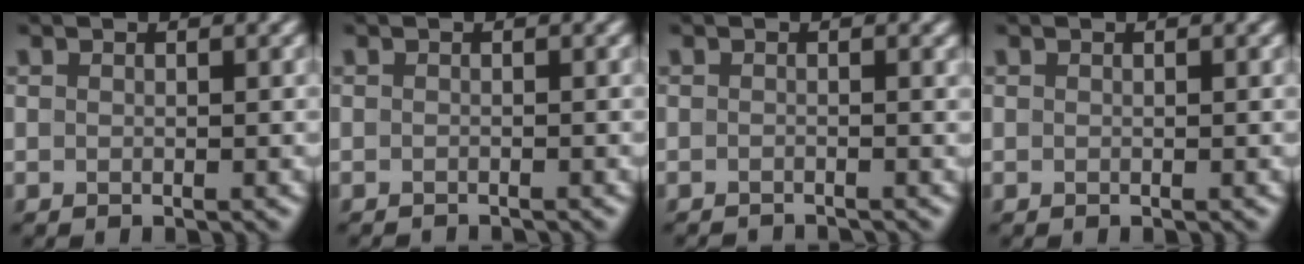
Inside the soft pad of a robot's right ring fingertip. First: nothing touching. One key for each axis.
{"total": 1.3, "fx": -1.2, "fy": 0.2, "fz": 0.3, "tx": 0.006, "ty": -0.004, "tz": -0.019}
{"total": 1.7, "fx": -1.5, "fy": 0.3, "fz": 0.6, "tx": 0.006, "ty": -0.007, "tz": -0.026}
{"total": 0.0}